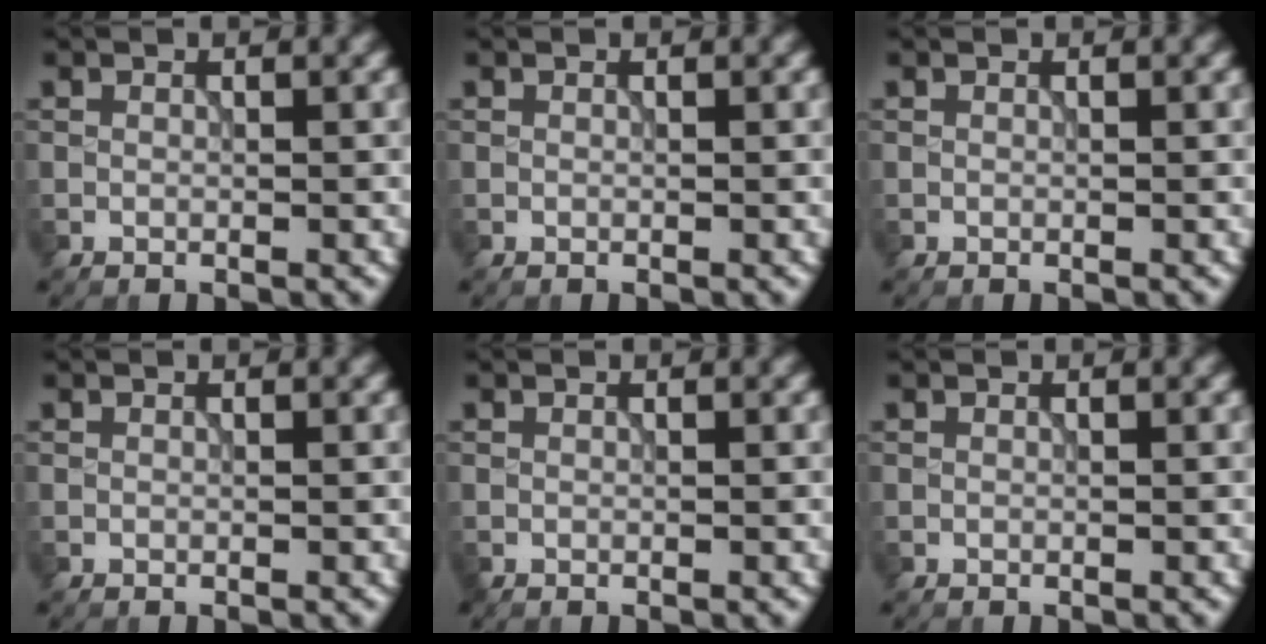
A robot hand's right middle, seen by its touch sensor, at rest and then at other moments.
{"total": 0.0}
{"total": 0.0}
{"total": 0.0}
{"total": 0.0}
{"total": 0.0}